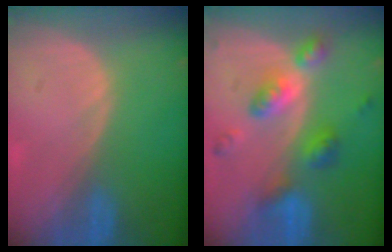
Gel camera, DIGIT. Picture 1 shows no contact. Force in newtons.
{"total": 7.4, "press": 7.4, "slide": 0.5}